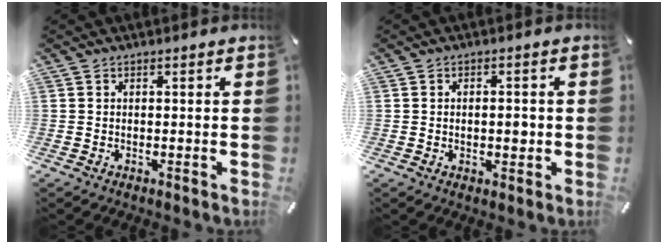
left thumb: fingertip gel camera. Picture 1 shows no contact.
{"total": 3.1, "force": [-0.1, 1.8, 2.5], "torque": [-0.030, -0.001, -0.005]}